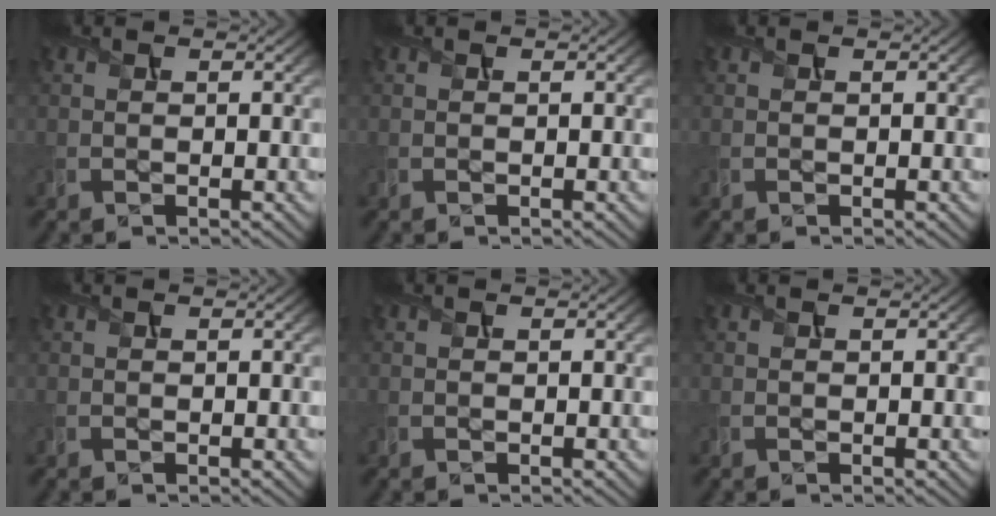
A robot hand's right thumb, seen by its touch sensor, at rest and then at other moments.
{"total": 0.0}
{"total": 0.0}
{"total": 0.0}
{"total": 0.0}
{"total": 0.0}